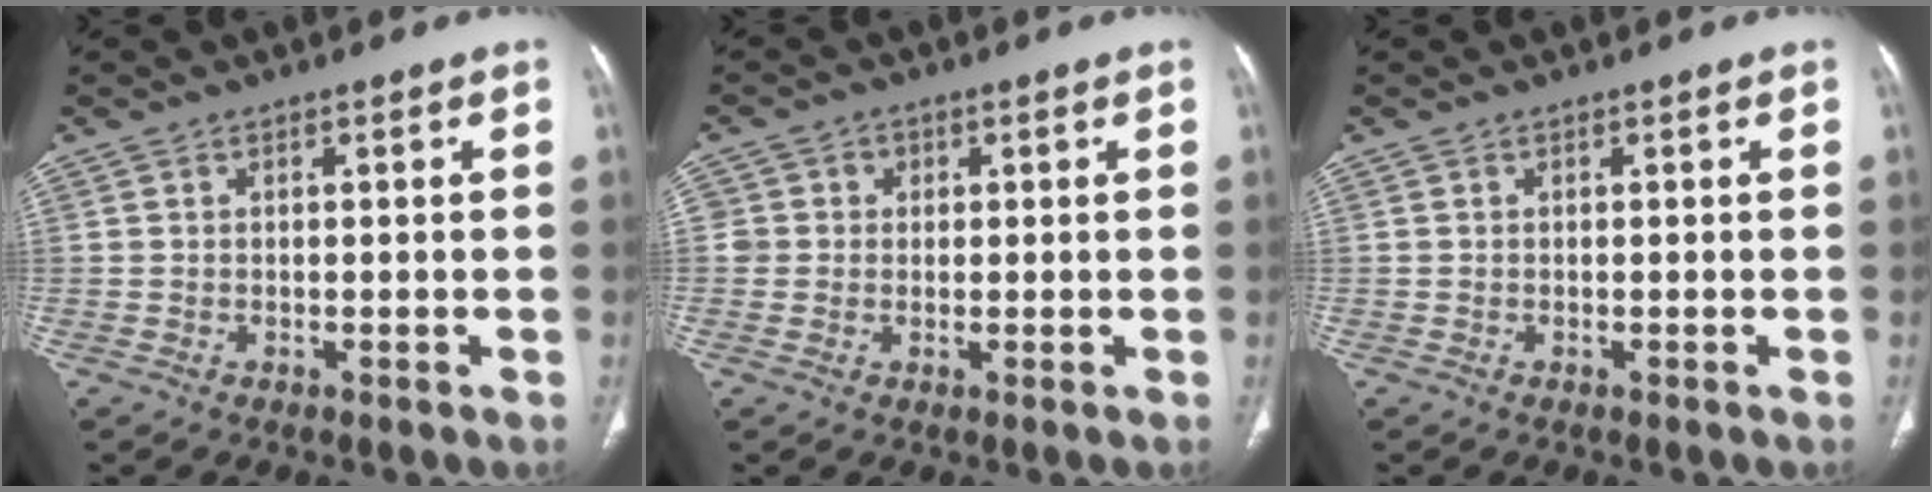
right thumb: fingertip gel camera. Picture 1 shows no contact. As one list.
[{"total": 3.2, "force": [0.6, 3.1, 0.2], "torque": [0.023, 0.003, 0.008]}, {"total": 0.0}]